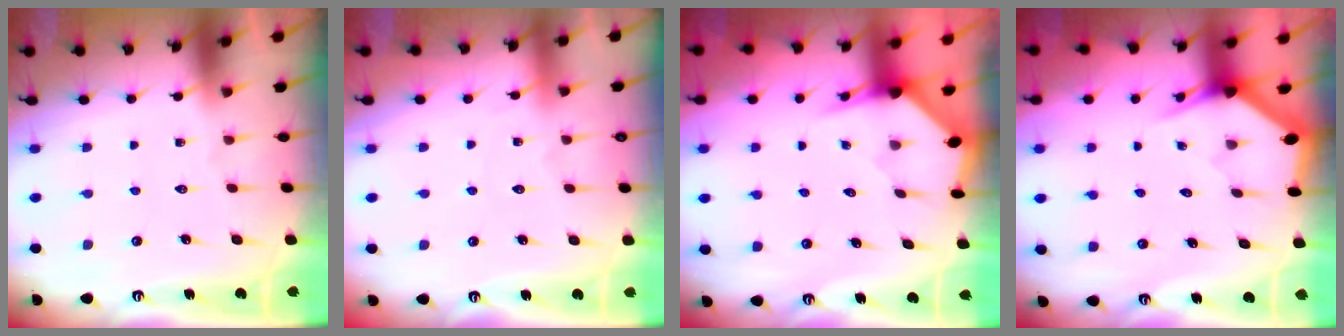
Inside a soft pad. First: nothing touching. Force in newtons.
{"total": 3.8, "press": 3.7, "slide": 0.4}
{"total": 3.3, "press": 3.2, "slide": 0.4}
{"total": 3.0, "press": 3.0, "slide": 0.0}